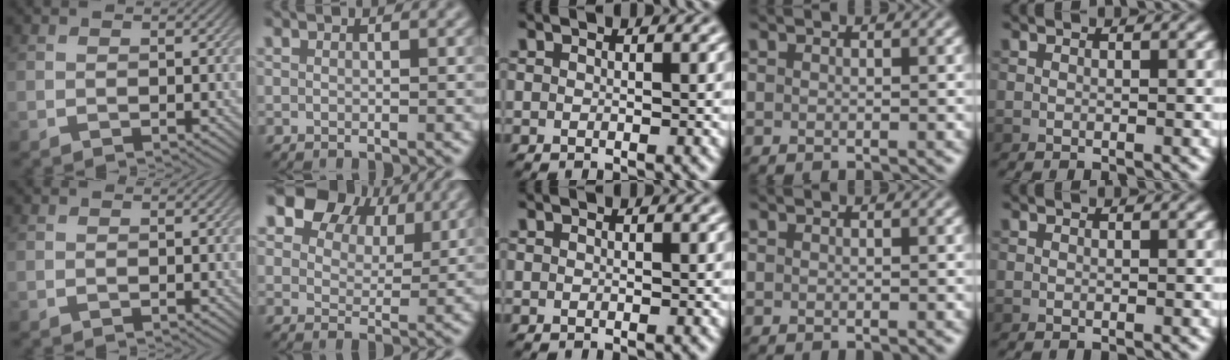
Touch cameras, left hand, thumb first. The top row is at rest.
{"index": {"total": 8.4, "force": [5.4, 5.1, 4.0], "torque": [-0.080, 0.008, 0.094]}}